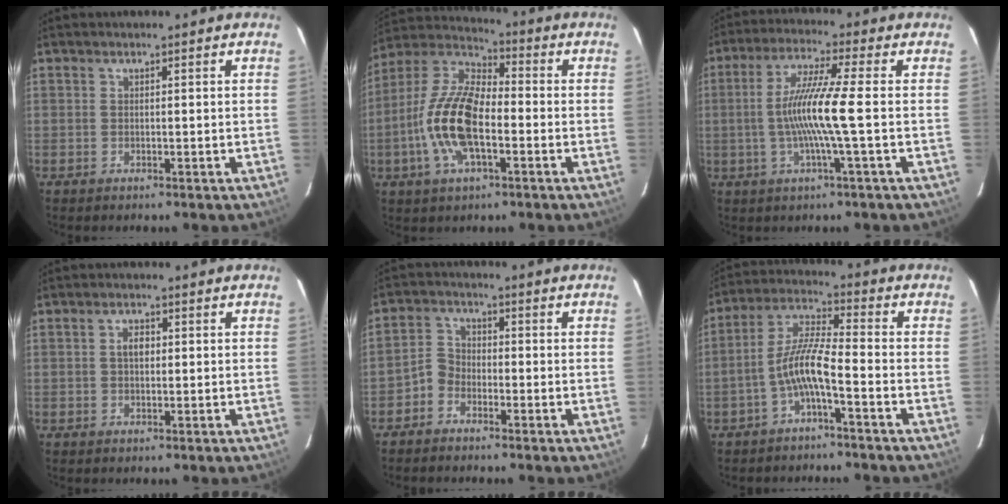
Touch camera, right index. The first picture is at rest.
{"total": 15.3, "force": [-3.7, 6.6, 13.3], "torque": [-0.278, 0.004, -0.079]}
{"total": 10.2, "force": [-1.2, -1.2, 10.1], "torque": [-0.197, 0.000, -0.023]}
{"total": 2.4, "force": [0.3, 1.4, 1.9], "torque": [-0.032, 0.007, 0.006]}
{"total": 3.5, "force": [-2.4, 2.4, 0.9], "torque": [-0.017, 0.014, -0.050]}
{"total": 7.4, "force": [-3.4, 0.7, 6.5], "torque": [-0.148, 0.015, -0.065]}